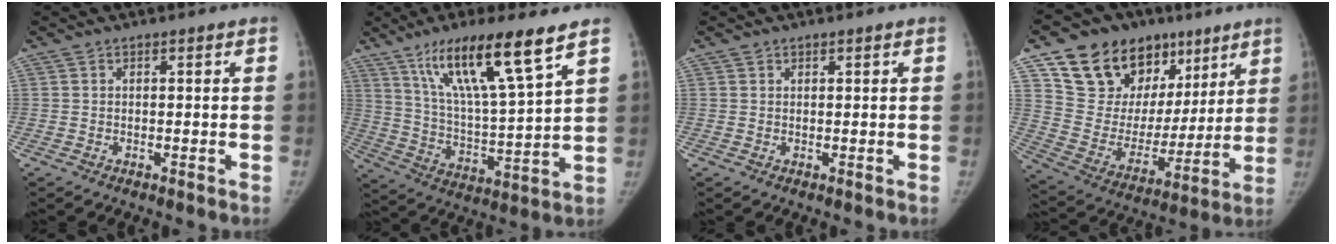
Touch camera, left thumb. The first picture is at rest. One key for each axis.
{"total": 17.5, "fx": 10.7, "fy": 2.3, "fz": 13.6, "tx": -0.232, "ty": -0.049, "tz": 0.201}
{"total": 0.5, "fx": 0.5, "fy": 0.2, "fz": -0.1, "tx": 0.004, "ty": -0.005, "tz": 0.007}
{"total": 23.2, "fx": 13.3, "fy": 15.7, "fz": 10.7, "tx": -0.125, "ty": -0.021, "tz": 0.240}